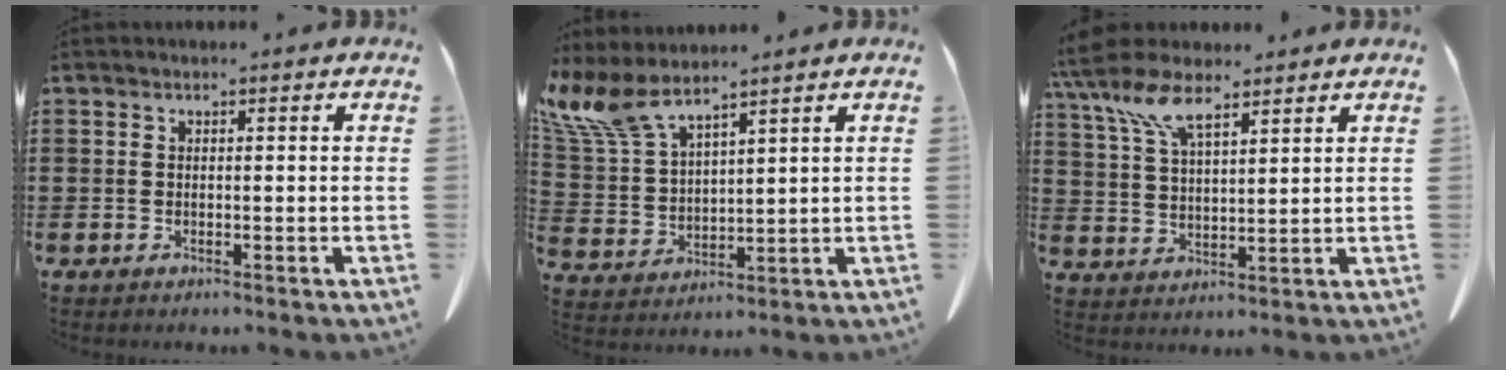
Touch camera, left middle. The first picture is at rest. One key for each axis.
{"total": 8.3, "fx": 6.3, "fy": 2.2, "fz": 5.0, "tx": -0.131, "ty": -0.026, "tz": 0.114}
{"total": 9.3, "fx": 6.5, "fy": 3.2, "fz": 5.8, "tx": -0.138, "ty": -0.011, "tz": 0.117}